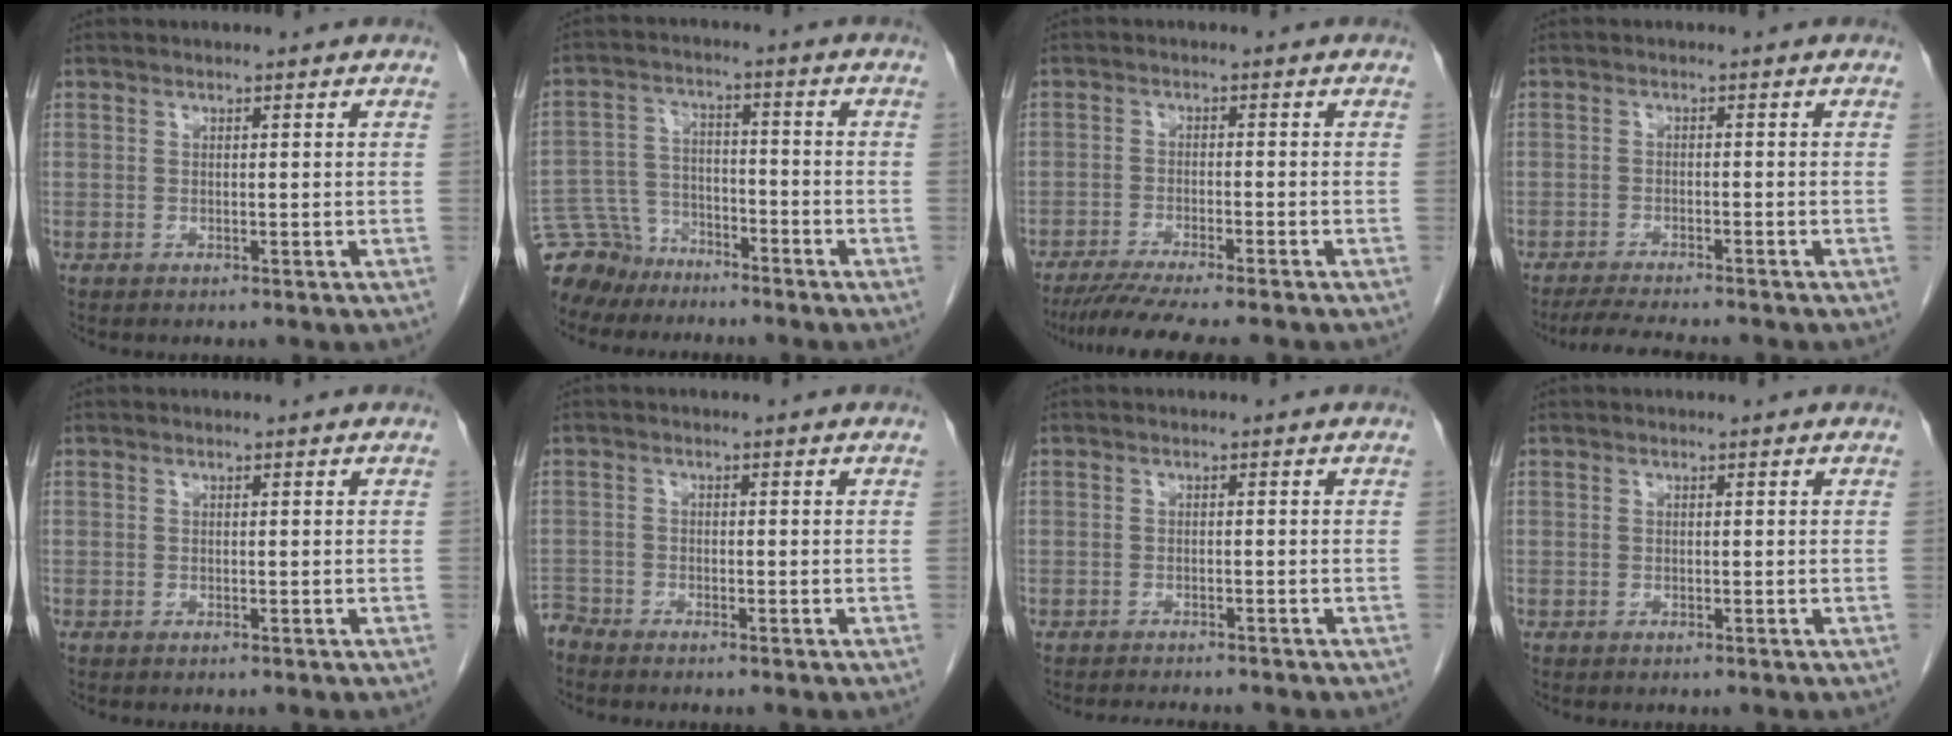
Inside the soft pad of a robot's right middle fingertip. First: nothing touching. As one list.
[{"total": 8.6, "force": [-7.6, 4.0, 0.2], "torque": [-0.010, 0.010, -0.142]}, {"total": 10.5, "force": [-9.0, -0.1, 5.4], "torque": [-0.067, -0.022, -0.138]}, {"total": 7.2, "force": [-6.5, 0.5, 3.2], "torque": [-0.046, -0.017, -0.103]}, {"total": 0.0}, {"total": 2.1, "force": [-2.1, 0.0, -0.3], "torque": [0.011, -0.009, -0.040]}, {"total": 4.6, "force": [-4.3, 0.6, 1.5], "torque": [-0.017, -0.008, -0.059]}, {"total": 0.0}]